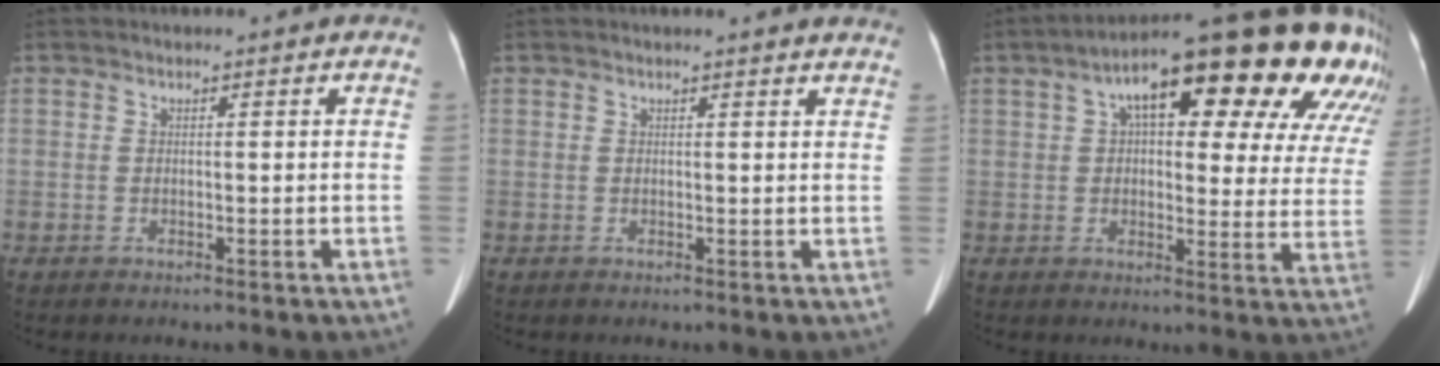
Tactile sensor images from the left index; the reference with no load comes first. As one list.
[{"total": 6.1, "force": [5.7, 0.2, 2.1], "torque": [-0.023, 0.003, 0.042]}, {"total": 25.8, "force": [14.6, 7.2, 20.0], "torque": [-0.240, 0.064, 0.177]}]